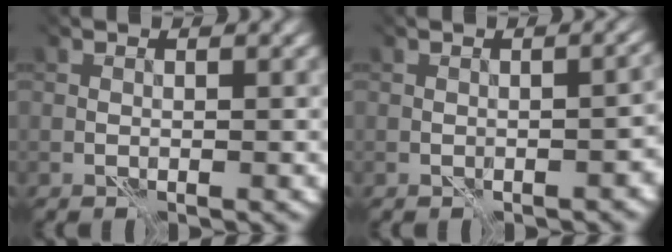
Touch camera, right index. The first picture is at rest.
{"total": 1.8, "force": [-0.7, 0.5, 1.6], "torque": [-0.015, 0.004, -0.004]}